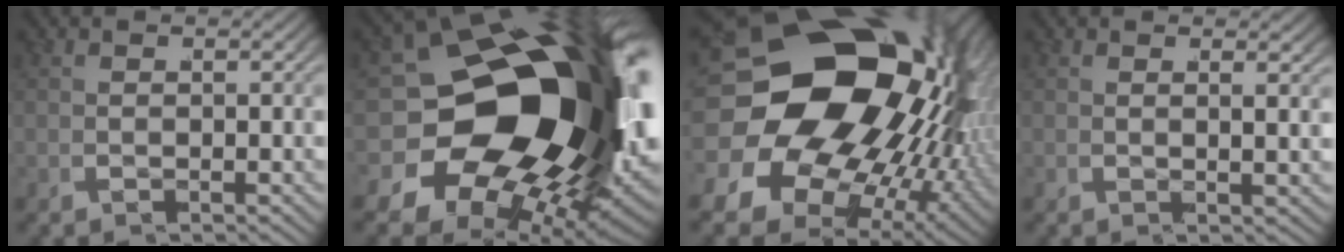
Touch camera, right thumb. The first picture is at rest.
{"total": 32.3, "force": [0.6, 19.0, 26.1], "torque": [-0.392, -0.053, 0.022]}
{"total": 32.7, "force": [1.6, 23.2, 22.9], "torque": [-0.374, -0.049, 0.017]}
{"total": 1.1, "force": [0.9, -0.6, 0.4], "torque": [-0.006, 0.008, 0.014]}